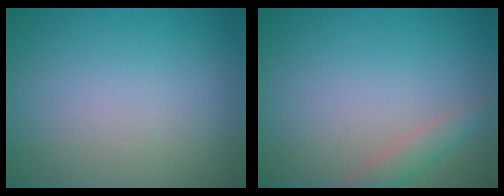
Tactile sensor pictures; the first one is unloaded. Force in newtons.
{"total": 1.9, "press": 1.9, "slide": 0.1}